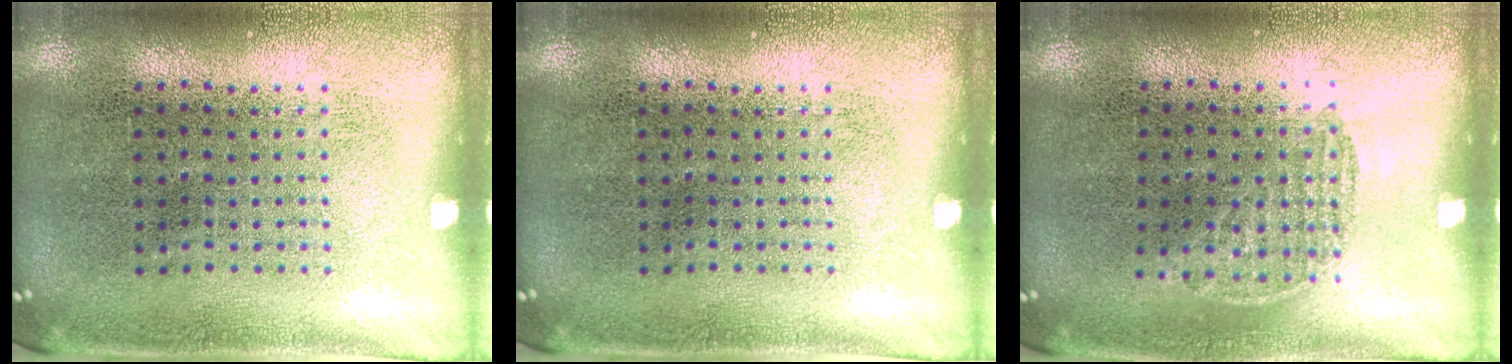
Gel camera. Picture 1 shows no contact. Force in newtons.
{"total": 0.0}
{"total": 0.5, "press": 0.4, "slide": 0.4}